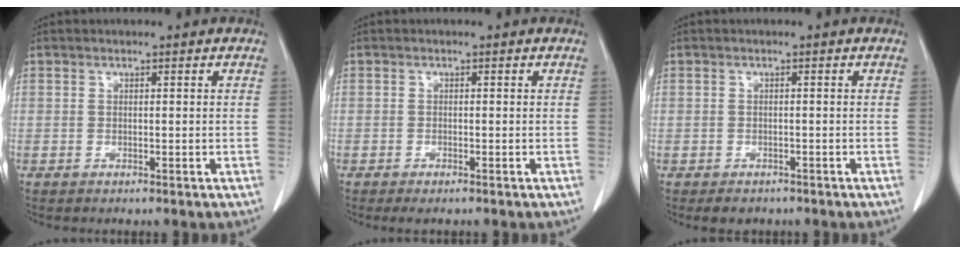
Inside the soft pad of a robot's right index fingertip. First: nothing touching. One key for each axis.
{"total": 1.6, "fx": -1.2, "fy": 0.4, "fz": 0.9, "tx": -0.014, "ty": -0.004, "tz": -0.013}
{"total": 2.4, "fx": -1.7, "fy": 1.6, "fz": 0.5, "tx": -0.009, "ty": 0.001, "tz": -0.020}